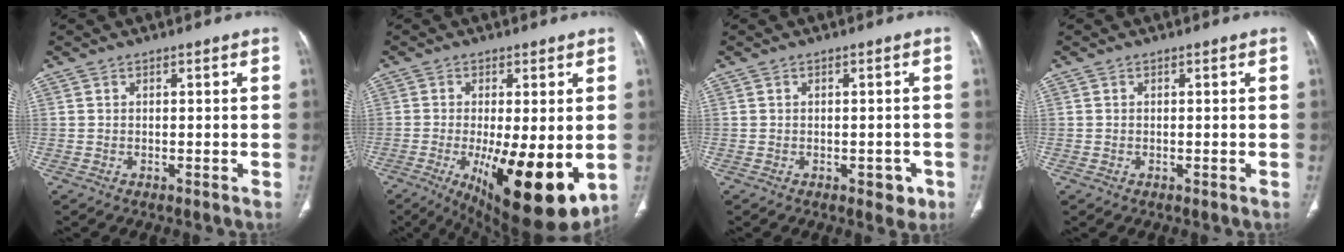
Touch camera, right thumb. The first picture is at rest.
{"total": 18.5, "force": [-4.5, 6.1, 16.9], "torque": [-0.228, -0.034, -0.045]}
{"total": 3.2, "force": [-1.4, 1.9, 2.1], "torque": [-0.006, 0.004, -0.014]}
{"total": 0.0}